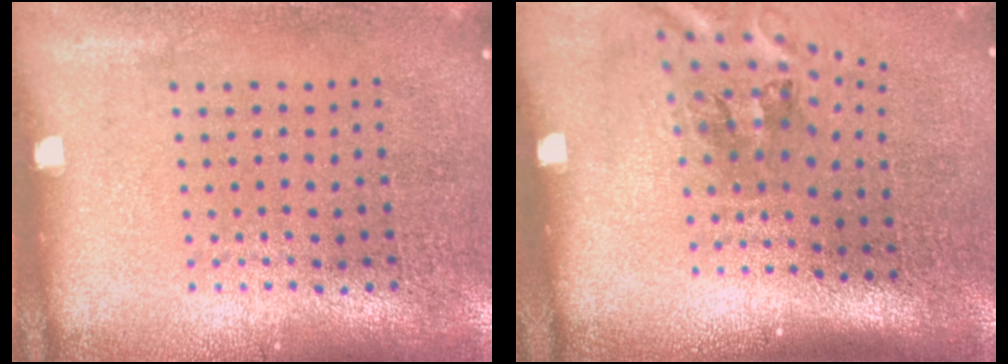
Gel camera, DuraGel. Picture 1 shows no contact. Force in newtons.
{"total": 2.1, "press": 1.3, "slide": 1.6}